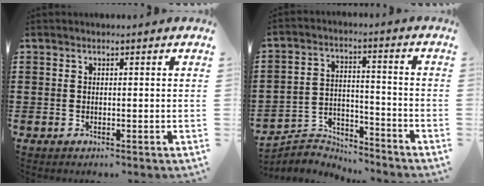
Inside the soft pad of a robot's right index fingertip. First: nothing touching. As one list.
[{"total": 5.1, "force": [-5.0, 1.1, 0.1], "torque": [-0.011, 0.013, -0.103]}]